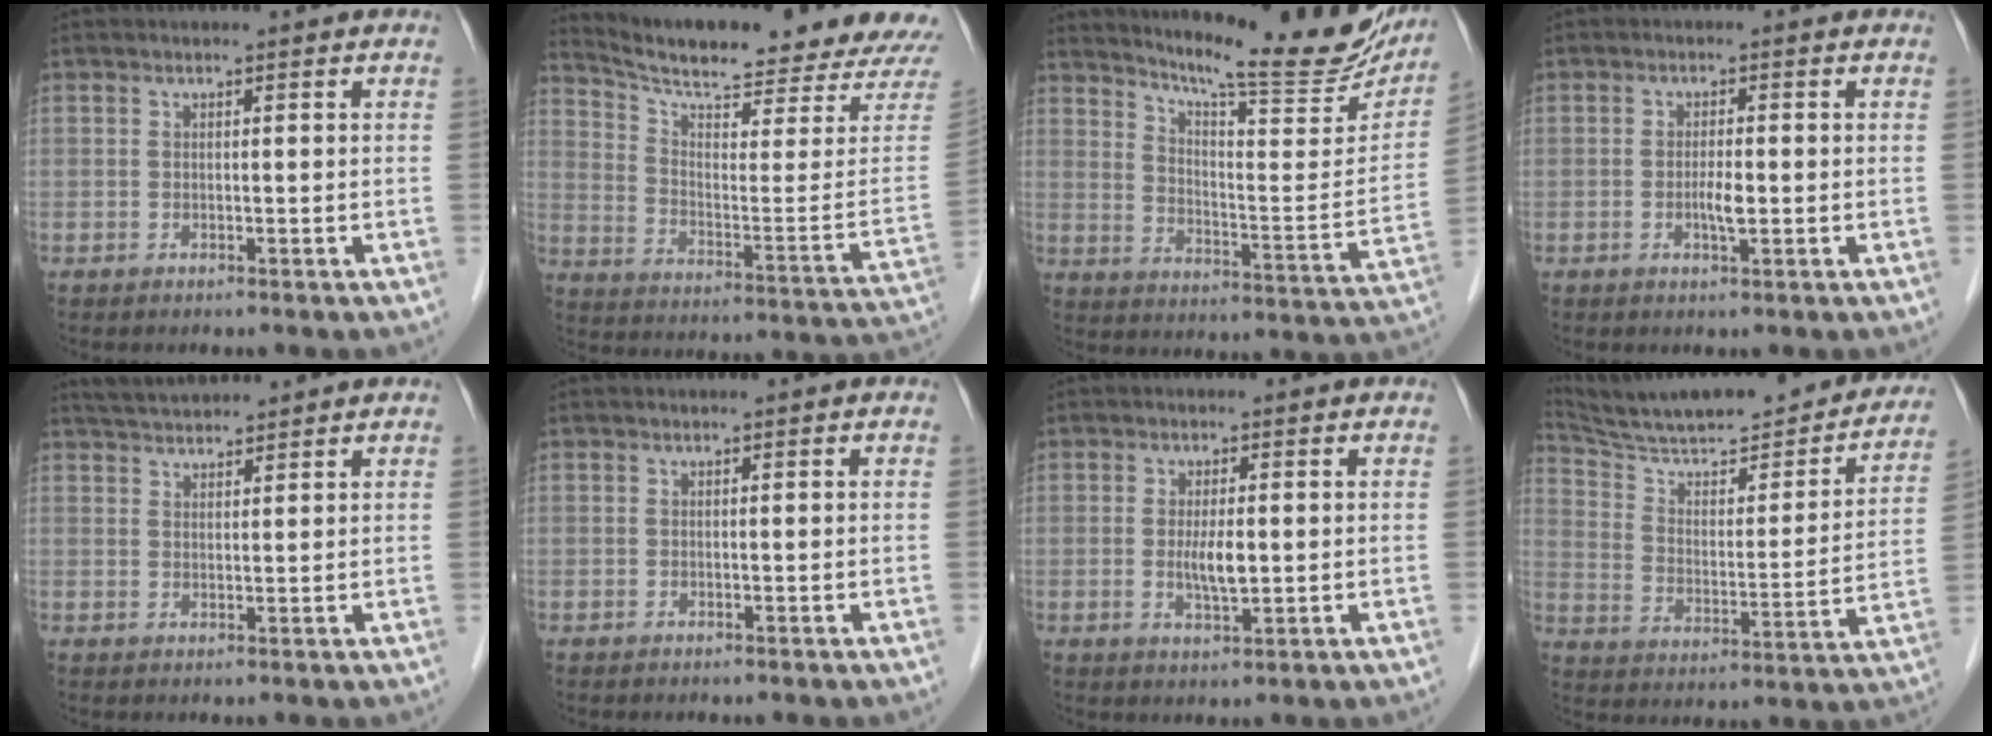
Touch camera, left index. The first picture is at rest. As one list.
[{"total": 20.9, "force": [19.4, -0.5, 7.8], "torque": [-0.141, -0.087, 0.265]}, {"total": 21.6, "force": [19.4, 1.9, 9.5], "torque": [-0.142, -0.067, 0.254]}, {"total": 2.4, "force": [-0.7, 0.4, 2.2], "torque": [-0.043, -0.004, -0.011]}, {"total": 4.8, "force": [4.6, 0.5, 1.3], "torque": [-0.026, 0.029, 0.083]}, {"total": 0.0}, {"total": 3.7, "force": [-0.2, 0.9, 3.6], "torque": [-0.068, -0.008, -0.002]}, {"total": 28.1, "force": [24.4, 4.6, 13.1], "torque": [-0.204, -0.035, 0.334]}]